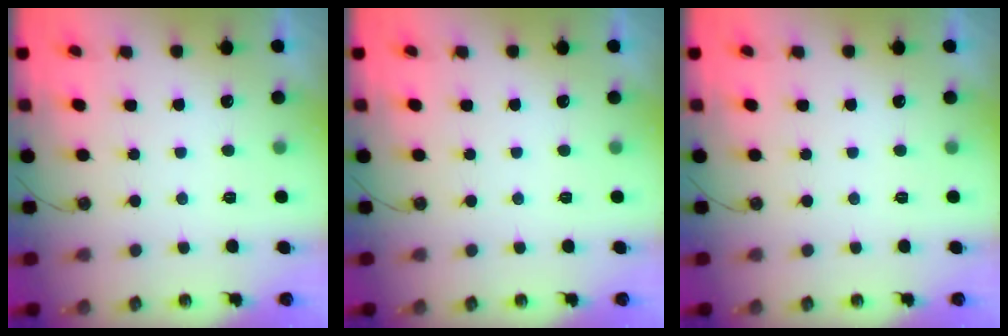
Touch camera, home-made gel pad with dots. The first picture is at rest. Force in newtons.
{"total": 0.0}
{"total": 0.0}